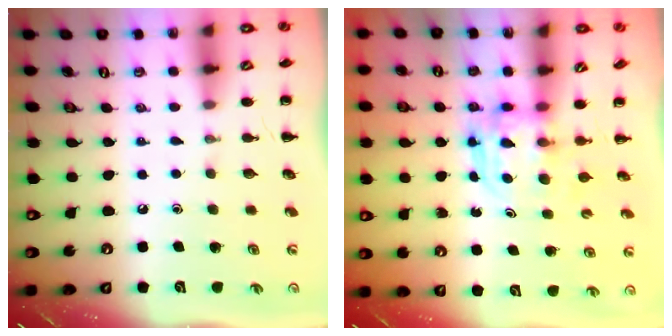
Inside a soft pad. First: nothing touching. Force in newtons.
{"total": 3.8, "press": 3.8, "slide": 0.3}